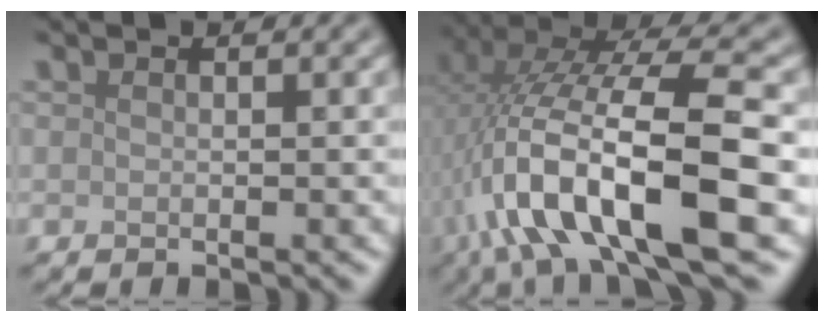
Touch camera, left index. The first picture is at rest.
{"total": 13.4, "force": [-2.2, 4.4, 12.5], "torque": [-0.225, 0.006, -0.038]}